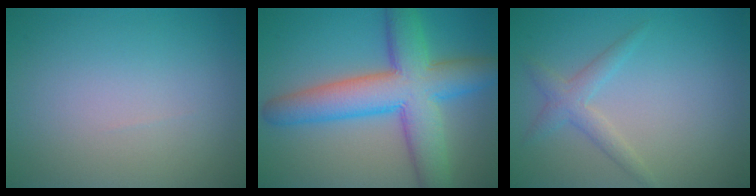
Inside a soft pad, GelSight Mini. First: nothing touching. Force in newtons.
{"total": 9.5, "press": 9.5, "slide": 0.2}
{"total": 2.0, "press": 2.0, "slide": 0.1}